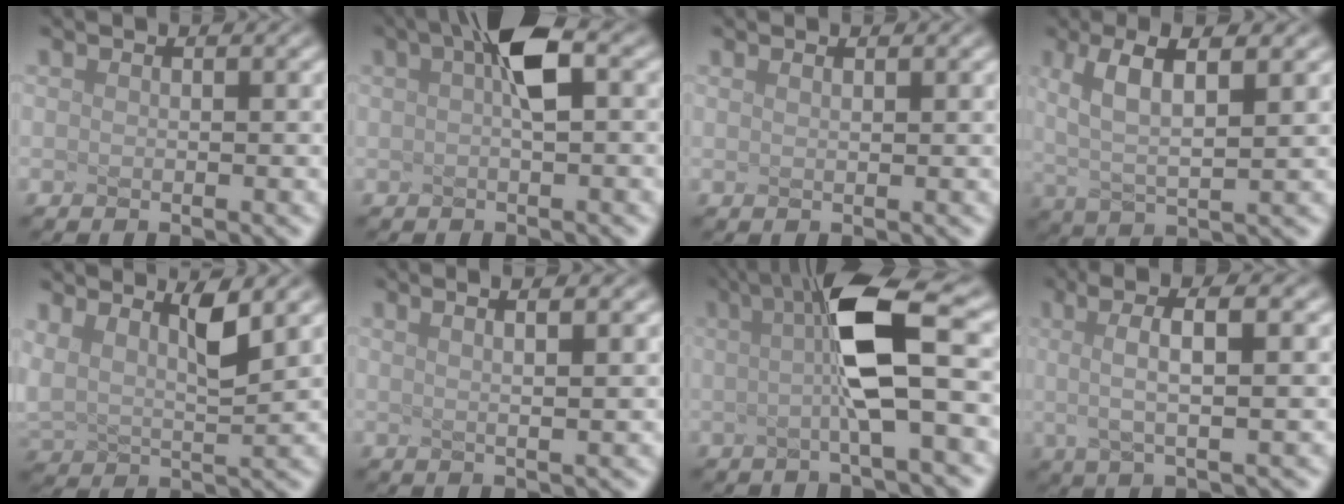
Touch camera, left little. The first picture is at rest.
{"total": 2.7, "force": [0.0, -0.3, 2.7], "torque": [-0.075, 0.006, 0.032]}
{"total": 0.9, "force": [0.6, 0.2, 0.6], "torque": [-0.004, 0.012, 0.001]}
{"total": 3.8, "force": [1.1, 0.4, 3.6], "torque": [-0.107, 0.001, 0.060]}
{"total": 2.3, "force": [1.5, -0.1, 1.7], "torque": [-0.071, -0.010, 0.067]}
{"total": 2.9, "force": [1.6, 0.4, 2.4], "torque": [-0.043, 0.022, 0.024]}
{"total": 6.0, "force": [-0.4, 0.0, 6.0], "torque": [-0.132, -0.001, 0.023]}
{"total": 3.9, "force": [0.1, 0.0, 3.9], "torque": [-0.096, 0.007, 0.033]}